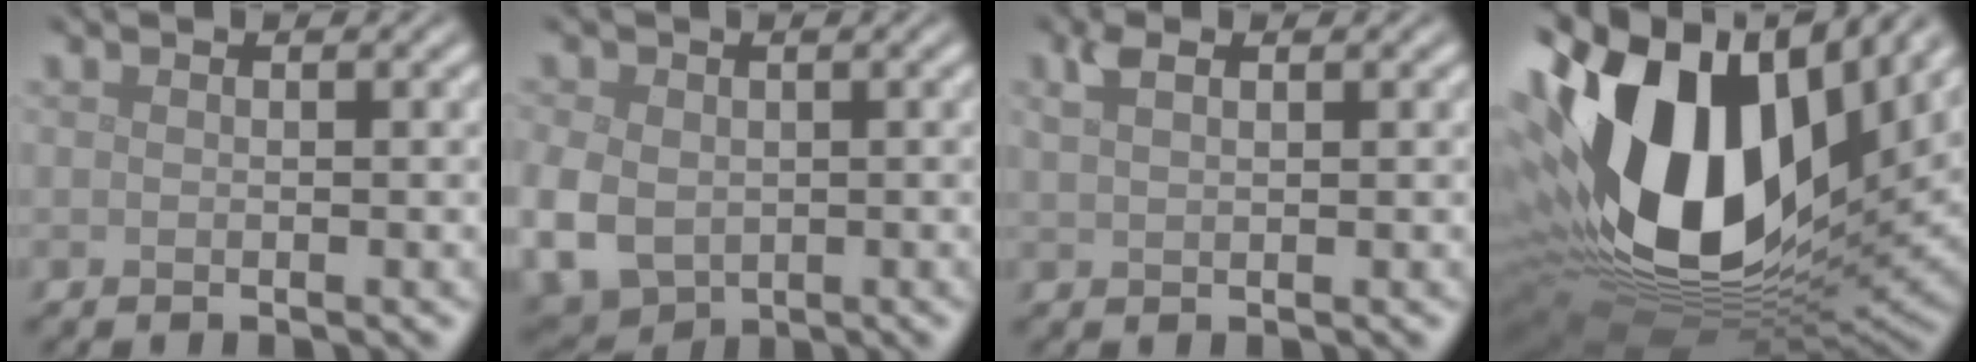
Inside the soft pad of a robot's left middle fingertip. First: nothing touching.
{"total": 6.2, "force": [-0.8, 4.9, 3.7], "torque": [-0.103, -0.020, -0.011]}
{"total": 1.9, "force": [1.3, 0.6, 1.2], "torque": [-0.026, 0.005, 0.027]}
{"total": 17.9, "force": [4.4, 11.1, 13.4], "torque": [-0.289, -0.008, 0.079]}